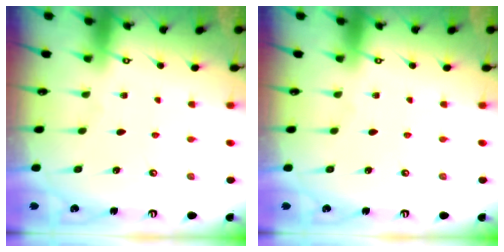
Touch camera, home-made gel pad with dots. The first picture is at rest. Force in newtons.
{"total": 0.0}